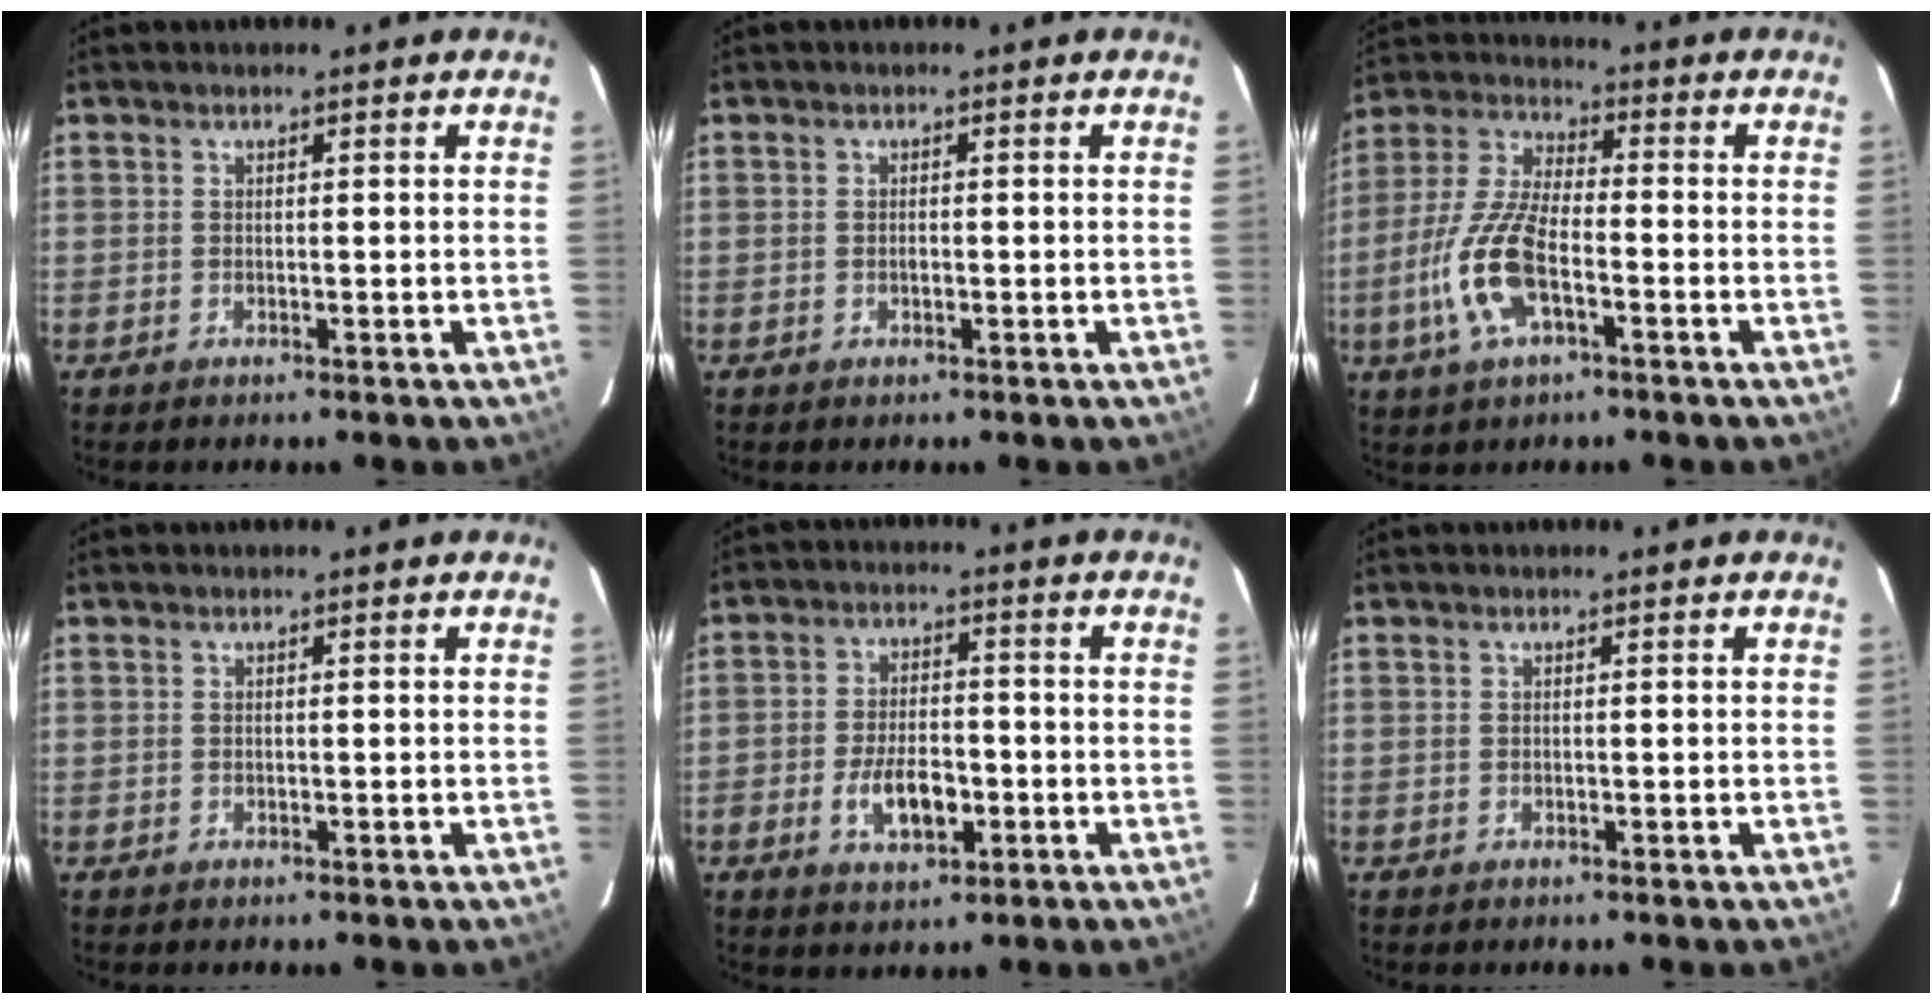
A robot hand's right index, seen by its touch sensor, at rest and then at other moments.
{"total": 0.8, "force": [-0.2, 0.5, 0.5], "torque": [-0.009, 0.001, -0.004]}
{"total": 12.7, "force": [-4.4, 4.8, 11.0], "torque": [-0.243, -0.001, -0.088]}
{"total": 0.0}
{"total": 8.0, "force": [-2.8, 4.2, 6.2], "torque": [-0.126, 0.003, -0.044]}
{"total": 0.0}